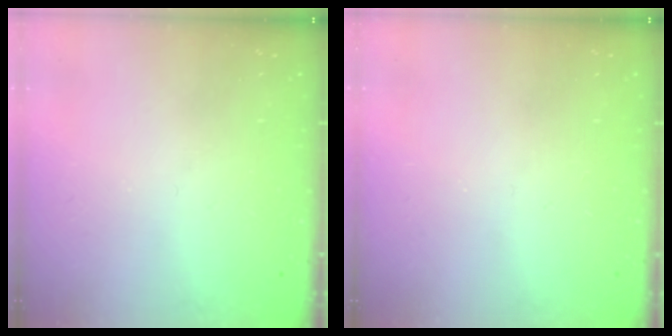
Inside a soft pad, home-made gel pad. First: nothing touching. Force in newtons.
{"total": 0.0}